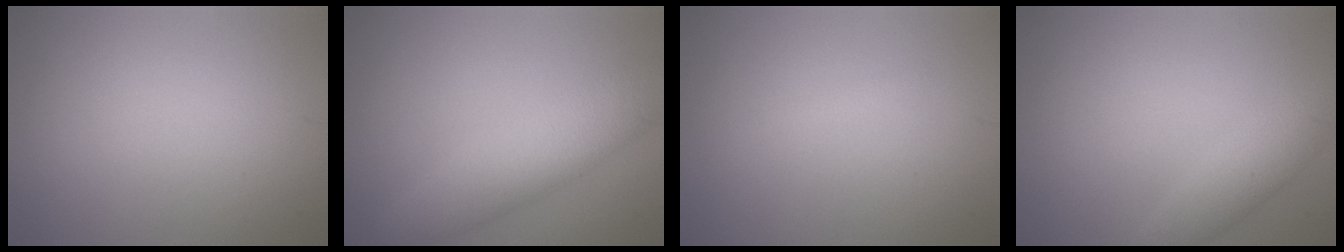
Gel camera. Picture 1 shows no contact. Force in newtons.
{"total": 5.5, "press": 5.5, "slide": 0.1}
{"total": 0.5, "press": 0.5, "slide": 0.0}
{"total": 2.7, "press": 2.7, "slide": 0.1}